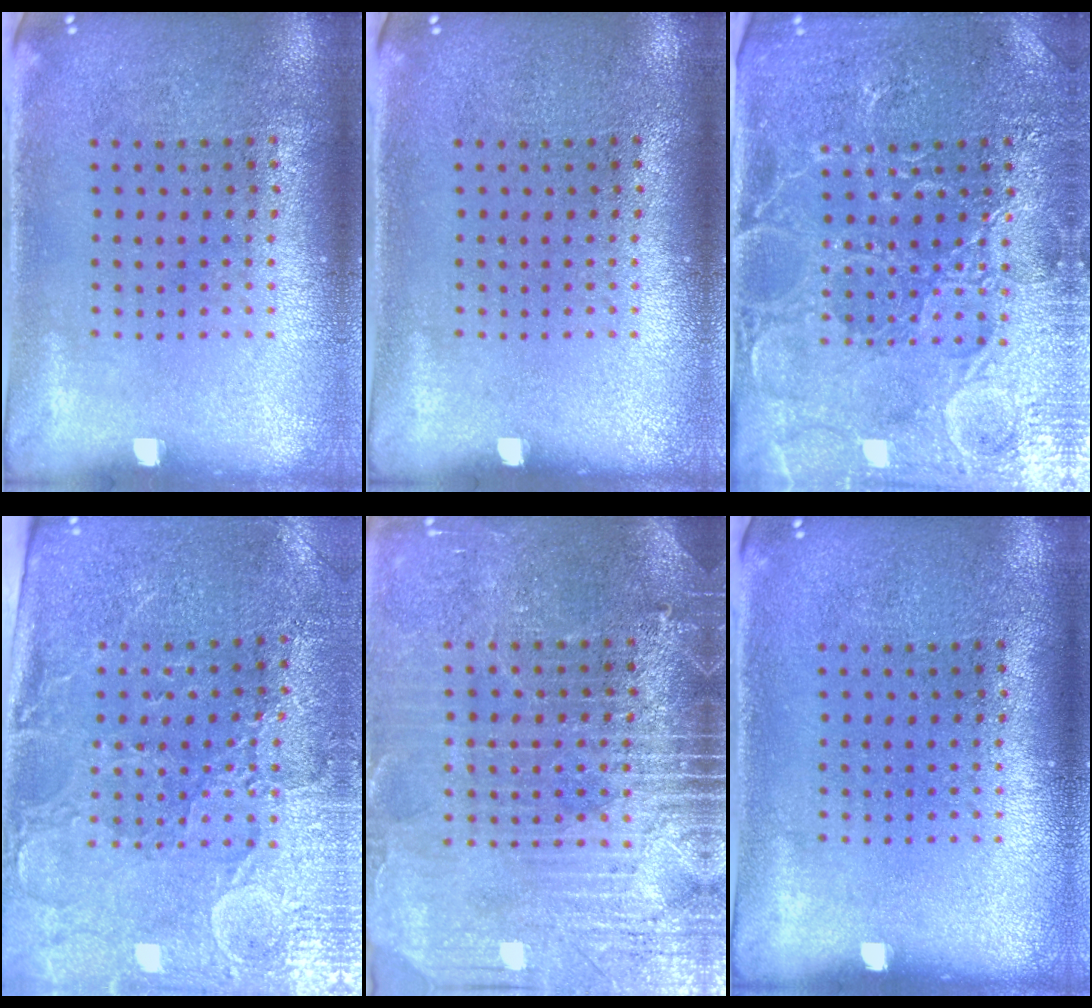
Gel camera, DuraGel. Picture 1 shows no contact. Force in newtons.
{"total": 0.0}
{"total": 4.7, "press": 4.6, "slide": 1.2}
{"total": 3.3, "press": 3.1, "slide": 1.1}
{"total": 3.7, "press": 3.5, "slide": 1.2}
{"total": 0.0}